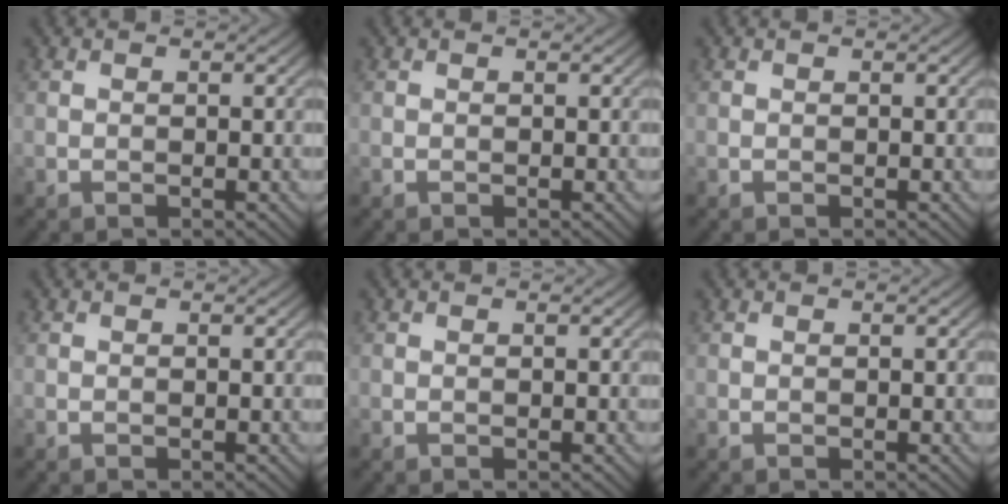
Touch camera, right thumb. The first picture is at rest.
{"total": 0.0}
{"total": 0.0}
{"total": 0.0}
{"total": 0.0}
{"total": 0.0}